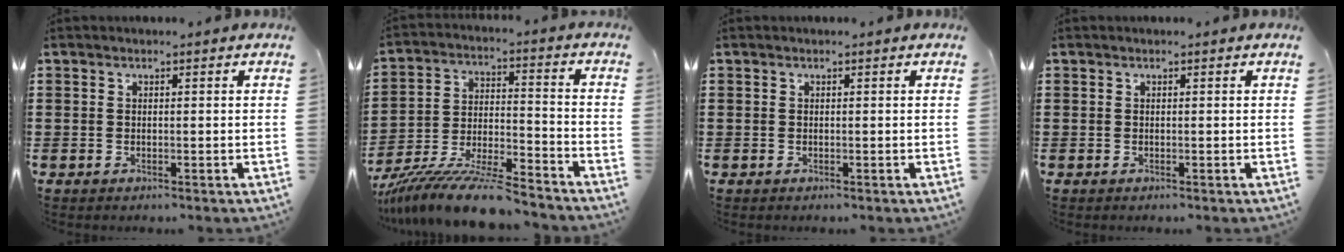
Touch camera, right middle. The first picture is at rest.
{"total": 11.5, "force": [-10.4, 0.7, 4.9], "torque": [-0.086, 0.019, -0.203]}
{"total": 0.0}
{"total": 0.0}